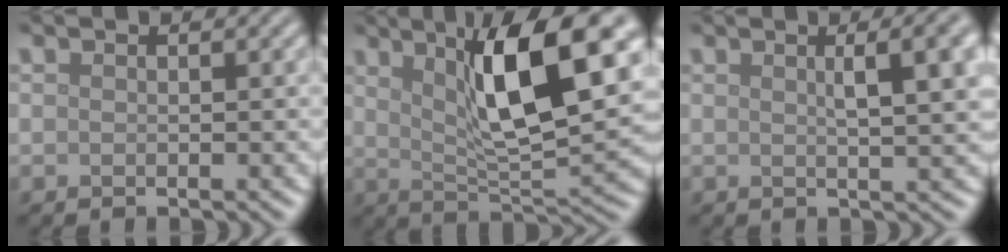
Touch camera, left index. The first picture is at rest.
{"total": 10.4, "force": [3.9, 2.5, 9.3], "torque": [-0.146, -0.003, 0.069]}
{"total": 6.9, "force": [2.0, 2.3, 6.2], "torque": [-0.048, 0.020, 0.021]}